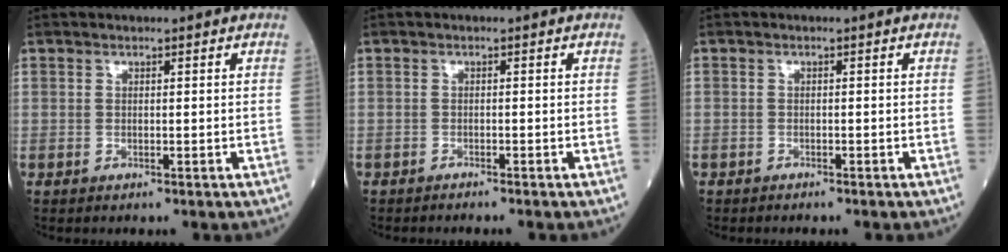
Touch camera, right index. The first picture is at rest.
{"total": 1.3, "force": [-1.2, -0.1, 0.4], "torque": [-0.010, -0.001, -0.017]}
{"total": 1.0, "force": [-0.9, 0.5, 0.0], "torque": [-0.012, 0.000, -0.018]}